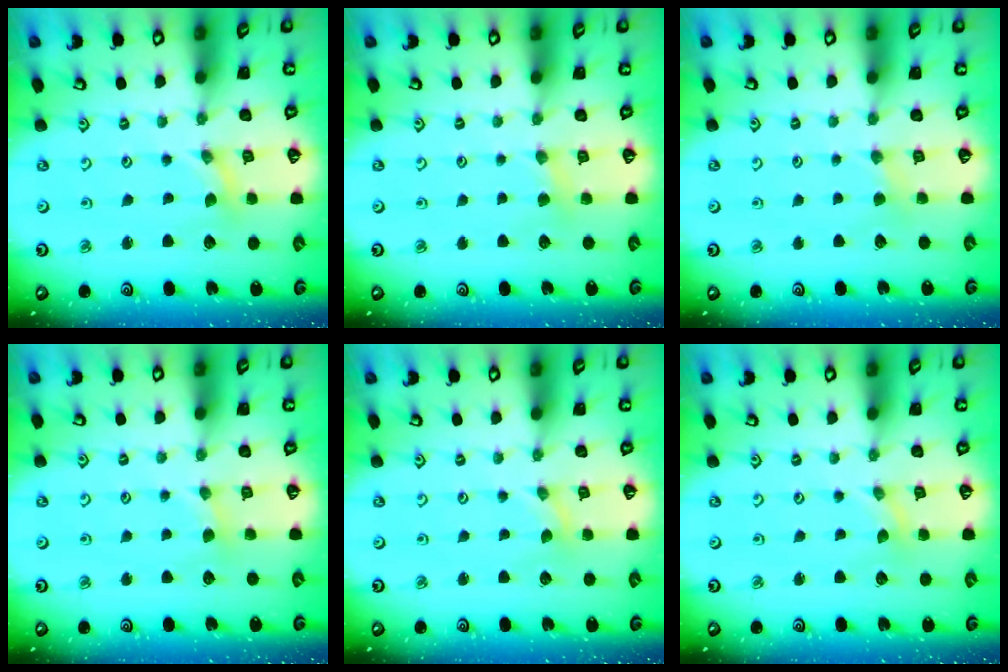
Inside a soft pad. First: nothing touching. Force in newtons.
{"total": 3.4, "press": 3.3, "slide": 0.5}
{"total": 2.3, "press": 2.3, "slide": 0.4}
{"total": 1.9, "press": 1.8, "slide": 0.4}
{"total": 0.0}
{"total": 0.0}